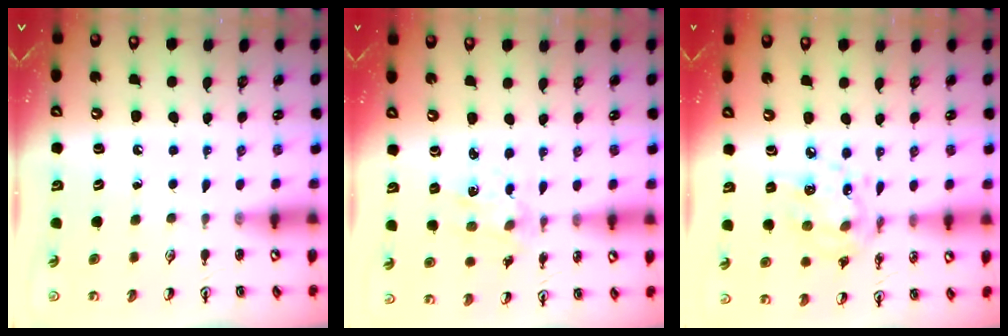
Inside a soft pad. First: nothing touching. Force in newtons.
{"total": 1.7, "press": 1.7, "slide": 0.0}
{"total": 10.4, "press": 10.4, "slide": 0.6}